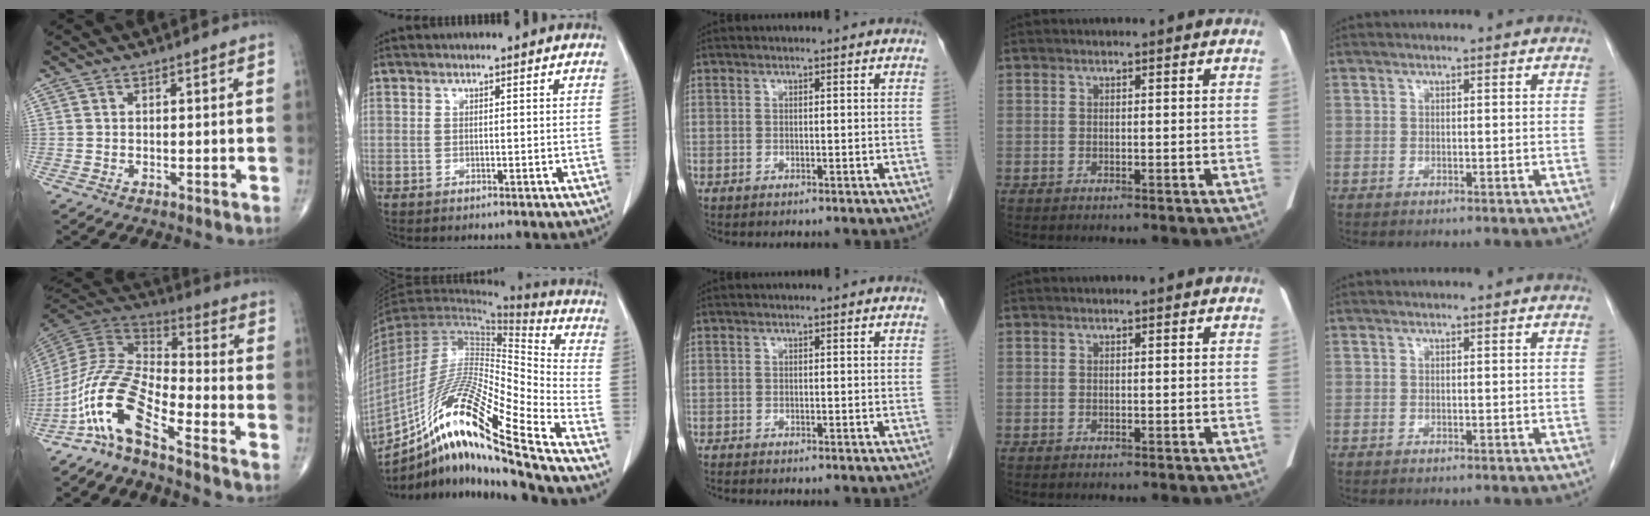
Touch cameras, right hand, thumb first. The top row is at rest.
{"thumb": {"total": 13.6, "force": [-9.0, 3.7, 9.4], "torque": [-0.199, 0.077, -0.184]}, "index": {"total": 22.2, "force": [-15.0, 0.0, 16.3], "torque": [-0.319, -0.017, -0.279]}, "middle": {"total": 0.9, "force": [-0.8, 0.1, 0.4], "torque": [-0.008, -0.003, -0.011]}}